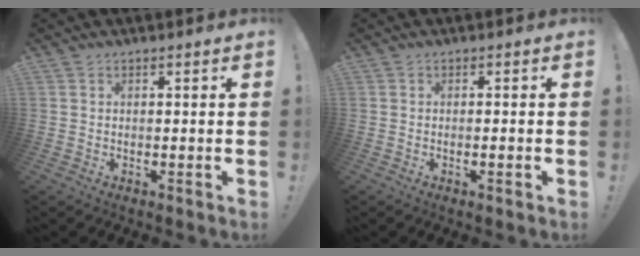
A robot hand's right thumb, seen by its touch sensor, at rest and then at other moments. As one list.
[{"total": 1.4, "force": [-0.5, -0.2, 1.3], "torque": [-0.028, 0.001, -0.009]}]